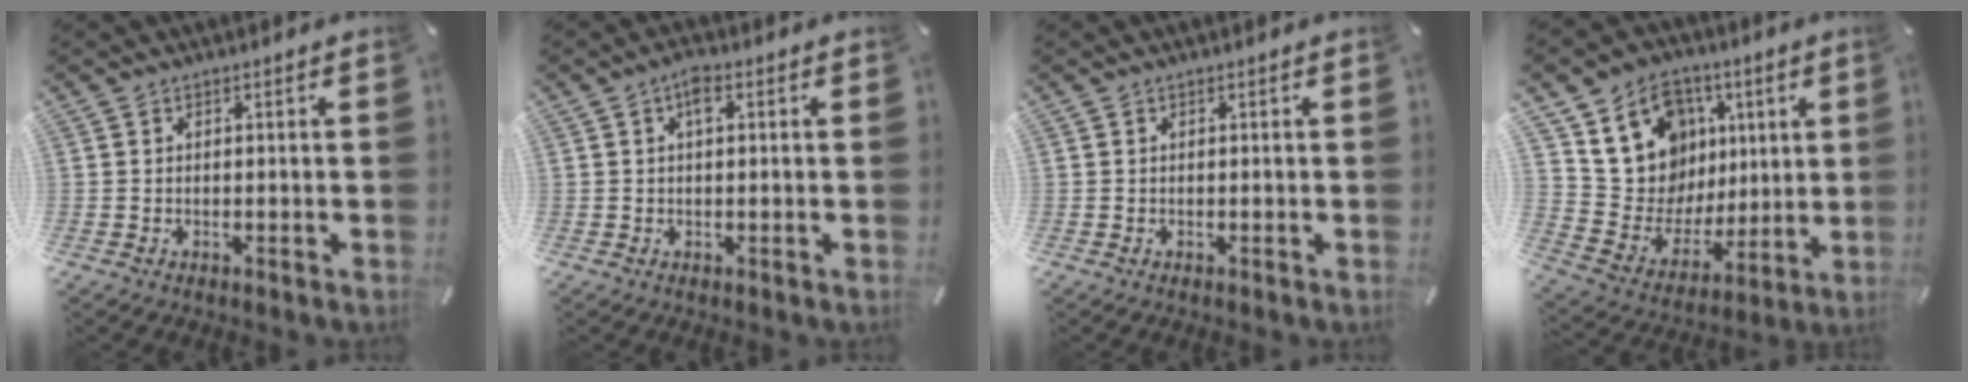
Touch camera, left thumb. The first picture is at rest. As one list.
[{"total": 2.9, "force": [0.9, 1.3, 2.5], "torque": [-0.045, 0.006, 0.010]}, {"total": 0.0}, {"total": 16.2, "force": [6.3, 14.2, 4.5], "torque": [-0.070, -0.043, 0.136]}]